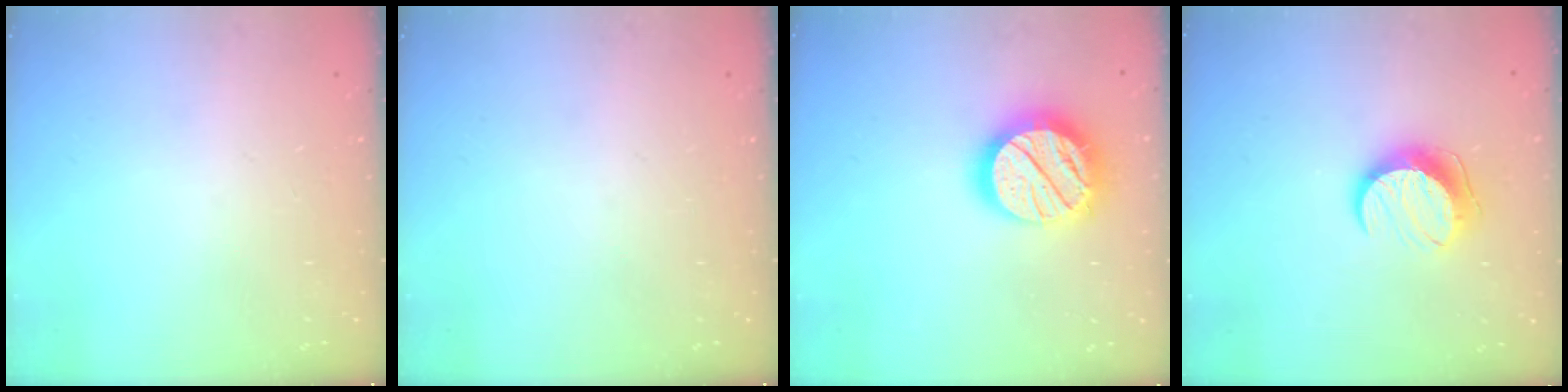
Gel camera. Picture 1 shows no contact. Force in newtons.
{"total": 0.0}
{"total": 22.2, "press": 22.1, "slide": 2.0}
{"total": 10.3, "press": 10.3, "slide": 0.1}